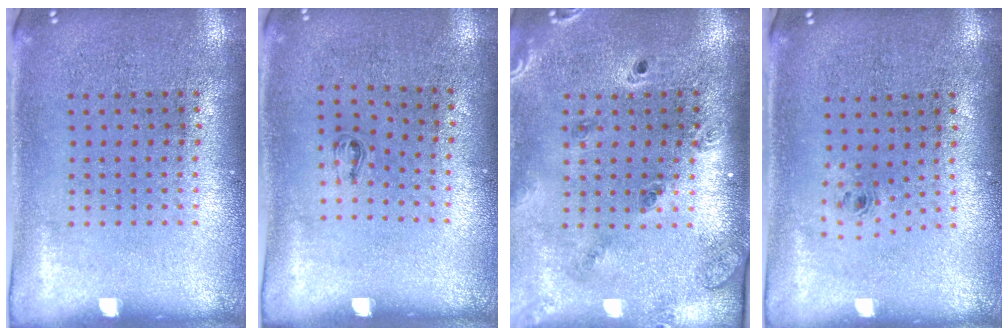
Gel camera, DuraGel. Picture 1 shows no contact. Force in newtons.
{"total": 0.5, "press": 0.3, "slide": 0.5}
{"total": 1.4, "press": 1.4, "slide": 0.2}
{"total": 0.7, "press": 0.3, "slide": 0.6}